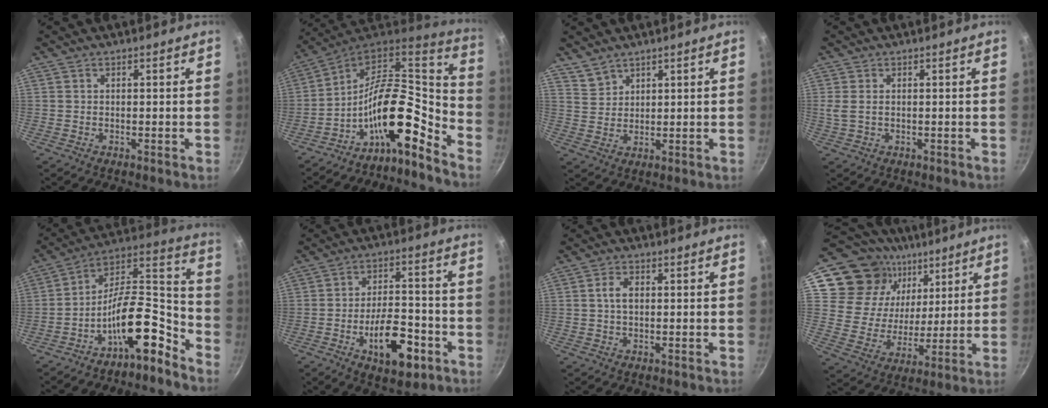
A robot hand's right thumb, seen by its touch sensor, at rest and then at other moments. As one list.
[{"total": 17.6, "force": [-10.5, 7.1, 12.3], "torque": [-0.165, 0.110, -0.198]}, {"total": 3.7, "force": [3.2, 1.8, 0.5], "torque": [-0.002, -0.002, 0.072]}, {"total": 2.3, "force": [0.3, 1.4, 1.8], "torque": [-0.035, -0.002, 0.006]}, {"total": 15.7, "force": [-9.7, 5.9, 10.8], "torque": [-0.141, 0.115, -0.174]}, {"total": 13.6, "force": [-5.6, 6.5, 10.5], "torque": [-0.137, 0.034, -0.080]}, {"total": 3.0, "force": [0.3, 1.9, 2.4], "torque": [-0.038, 0.006, 0.003]}, {"total": 19.8, "force": [10.6, 14.3, 8.7], "torque": [-0.138, -0.037, 0.190]}]